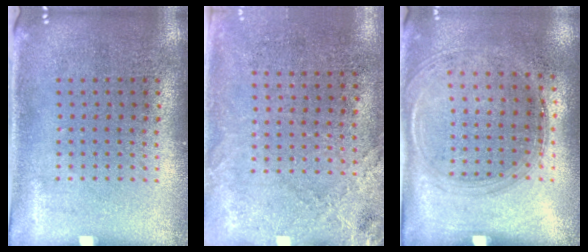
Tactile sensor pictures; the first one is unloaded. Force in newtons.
{"total": 2.5, "press": 2.1, "slide": 1.3}
{"total": 1.4, "press": 1.2, "slide": 0.6}